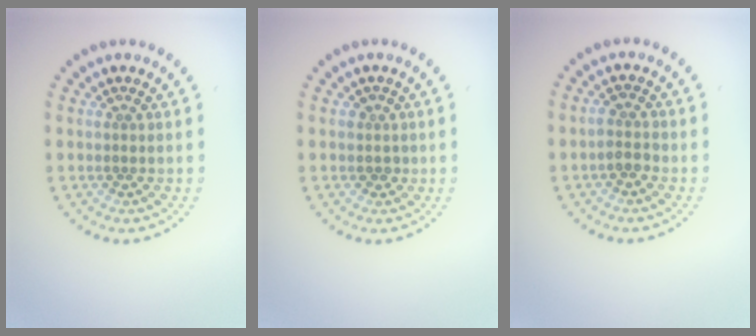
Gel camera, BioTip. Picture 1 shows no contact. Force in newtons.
{"total": 1.0, "press": 0.9, "slide": 0.5}
{"total": 1.7, "press": 1.6, "slide": 0.4}